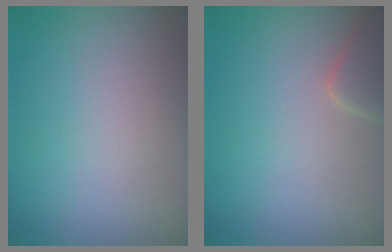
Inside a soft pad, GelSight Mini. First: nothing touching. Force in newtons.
{"total": 1.8, "press": 1.8, "slide": 0.1}